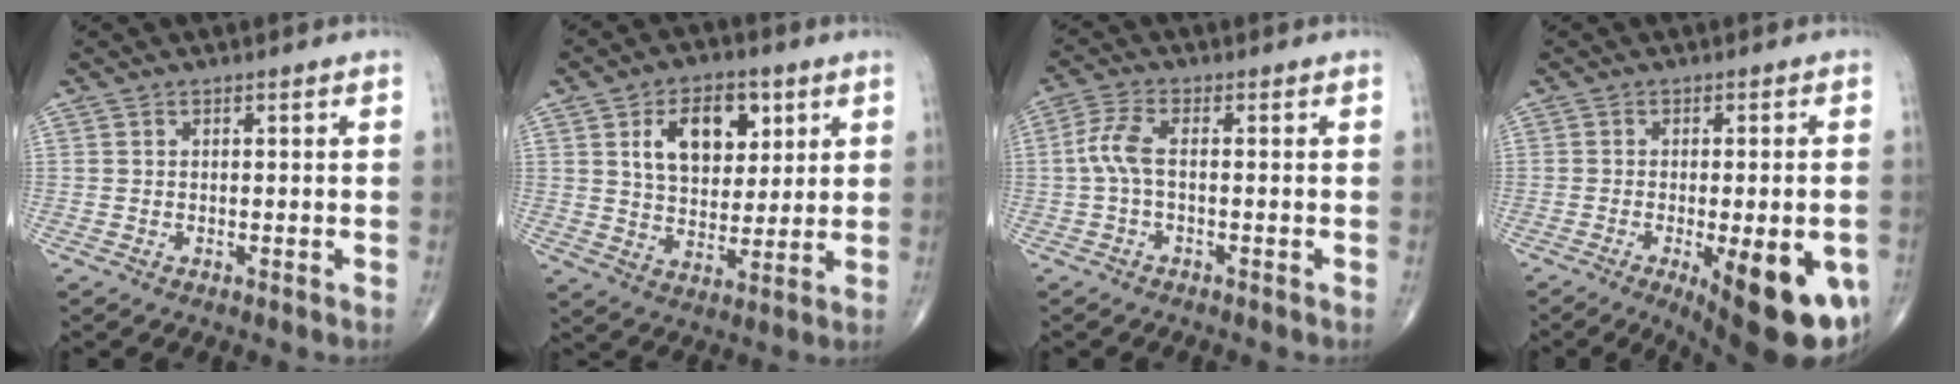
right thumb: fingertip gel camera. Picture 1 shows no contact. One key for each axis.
{"total": 12.8, "fx": 4.7, "fy": 8.1, "fz": 8.8, "tx": -0.098, "ty": -0.016, "tz": 0.082}
{"total": 4.7, "fx": -0.4, "fy": 1.6, "fz": 4.4, "tx": -0.111, "ty": 0.013, "tz": -0.016}
{"total": 18.0, "fx": -6.6, "fy": 6.0, "fz": 15.7, "tx": -0.156, "ty": -0.009, "tz": -0.072}